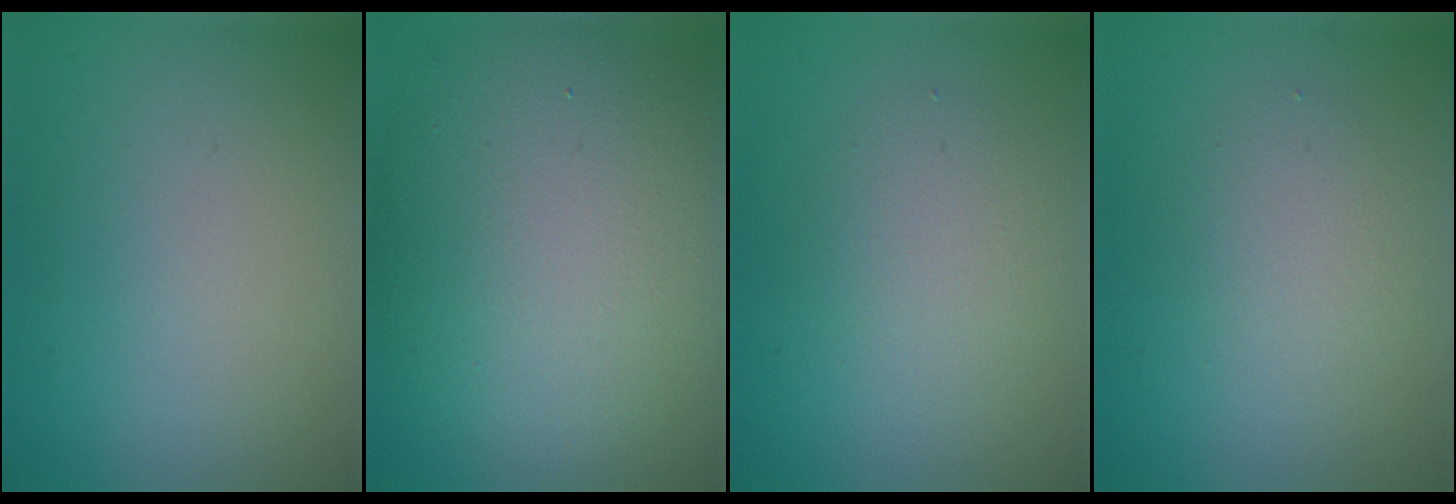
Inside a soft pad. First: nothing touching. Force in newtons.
{"total": 13.4, "press": 13.4, "slide": 0.9}
{"total": 2.6, "press": 2.6, "slide": 0.0}
{"total": 2.3, "press": 2.3, "slide": 0.1}